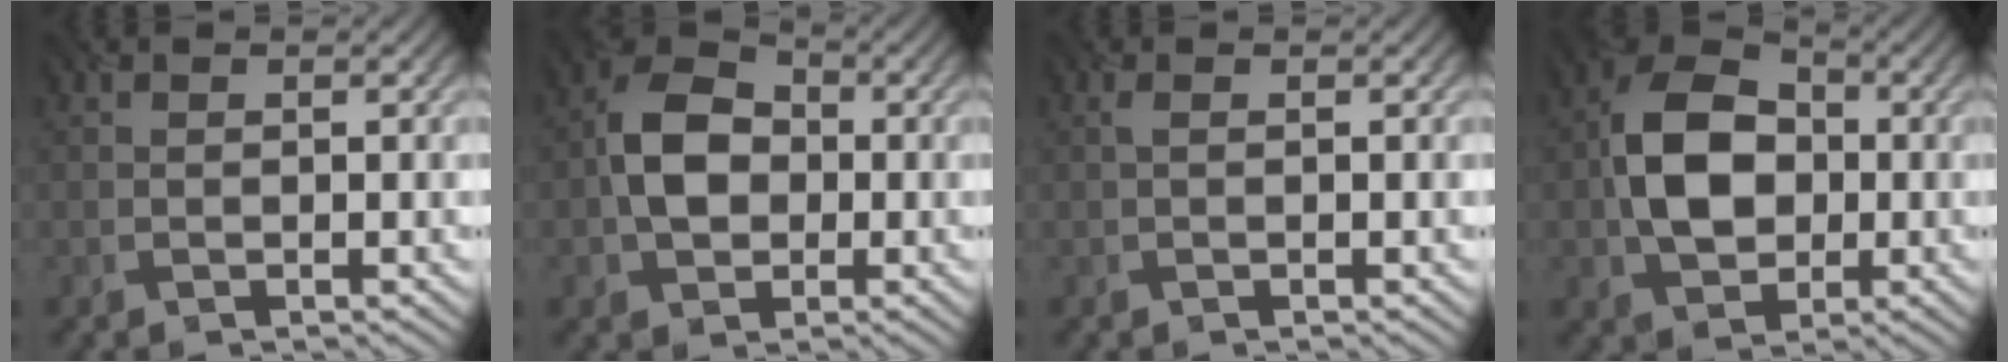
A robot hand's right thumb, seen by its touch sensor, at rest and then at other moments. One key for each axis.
{"total": 6.6, "fx": -0.7, "fy": 5.4, "fz": 3.8, "tx": -0.077, "ty": 0.008, "tz": -0.023}
{"total": 0.6, "fx": 0.1, "fy": 0.2, "fz": 0.6, "tx": -0.013, "ty": 0.004, "tz": 0.002}
{"total": 9.1, "fx": -0.4, "fy": 7.2, "fz": 5.6, "tx": -0.114, "ty": 0.008, "tz": -0.020}